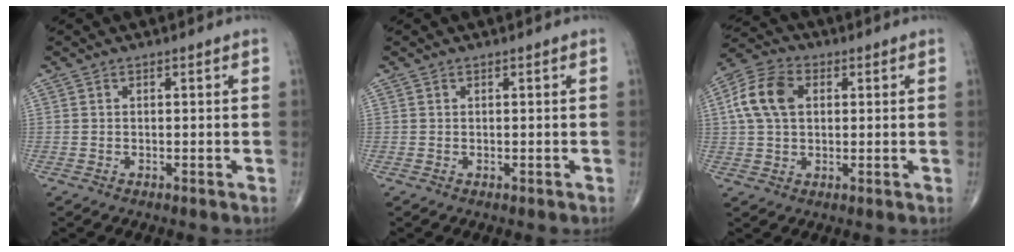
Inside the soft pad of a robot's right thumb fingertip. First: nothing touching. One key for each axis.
{"total": 0.0}
{"total": 10.0, "fx": 2.1, "fy": 6.7, "fz": 7.1, "tx": -0.137, "ty": 0.017, "tz": 0.033}